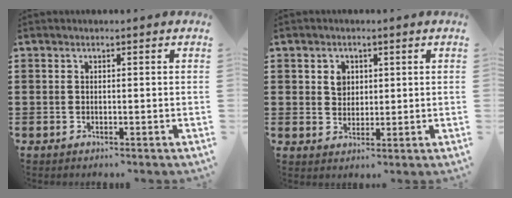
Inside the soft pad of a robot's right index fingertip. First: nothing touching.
{"total": 2.9, "force": [1.1, 2.3, 1.3], "torque": [-0.026, 0.007, 0.017]}